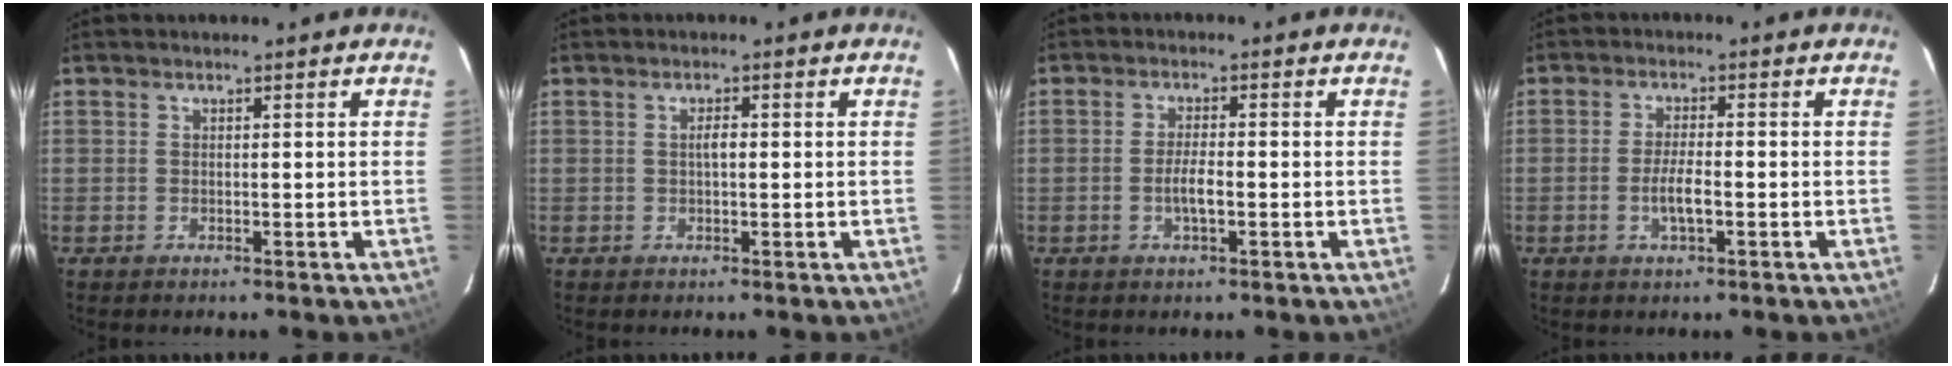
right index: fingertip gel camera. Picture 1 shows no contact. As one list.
[{"total": 1.5, "force": [0.1, 0.6, 1.4], "torque": [-0.025, 0.005, -0.001]}, {"total": 3.2, "force": [-1.0, 0.8, 3.0], "torque": [-0.058, -0.003, -0.018]}, {"total": 4.0, "force": [-1.4, 0.9, 3.7], "torque": [-0.072, -0.004, -0.024]}]